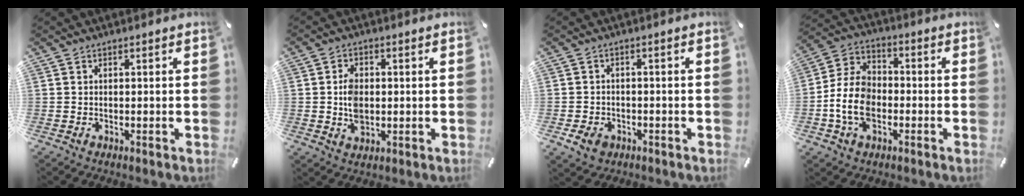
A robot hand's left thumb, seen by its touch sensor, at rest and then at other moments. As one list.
[{"total": 6.2, "force": [-0.2, 4.5, 4.2], "torque": [-0.077, 0.001, -0.008]}, {"total": 4.1, "force": [-2.1, 3.2, 1.6], "torque": [-0.037, 0.007, -0.042]}, {"total": 11.5, "force": [-3.1, 8.3, 7.3], "torque": [-0.177, 0.008, -0.057]}]